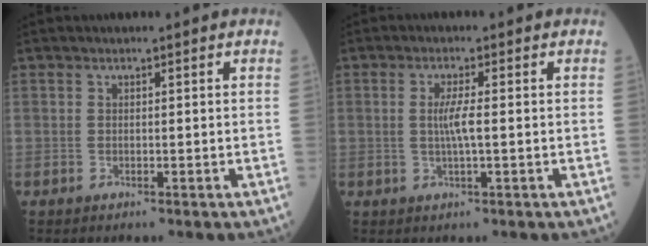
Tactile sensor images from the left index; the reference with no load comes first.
{"total": 3.1, "force": [-0.1, 0.0, 3.1], "torque": [-0.062, -0.002, -0.001]}